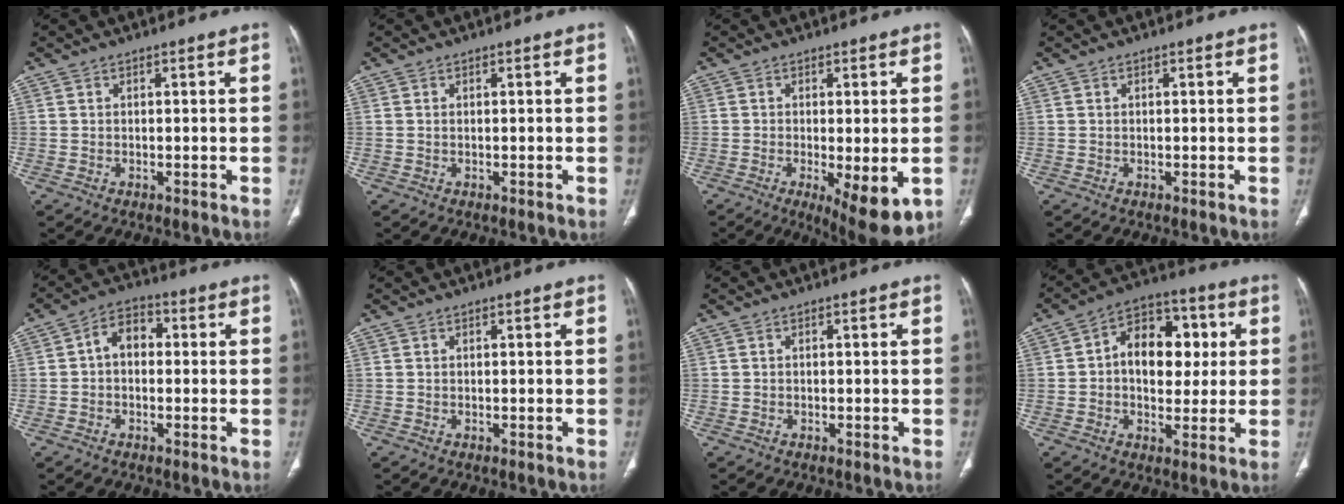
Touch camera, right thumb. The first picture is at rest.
{"total": 0.0}
{"total": 10.0, "force": [-3.2, 3.2, 8.9], "torque": [-0.127, -0.021, -0.042]}
{"total": 0.0}
{"total": 6.1, "force": [0.3, 4.3, 4.3], "torque": [-0.054, 0.021, -0.007]}
{"total": 0.0}
{"total": 0.0}
{"total": 14.0, "force": [1.8, 9.6, 10.0], "torque": [-0.105, 0.019, 0.020]}